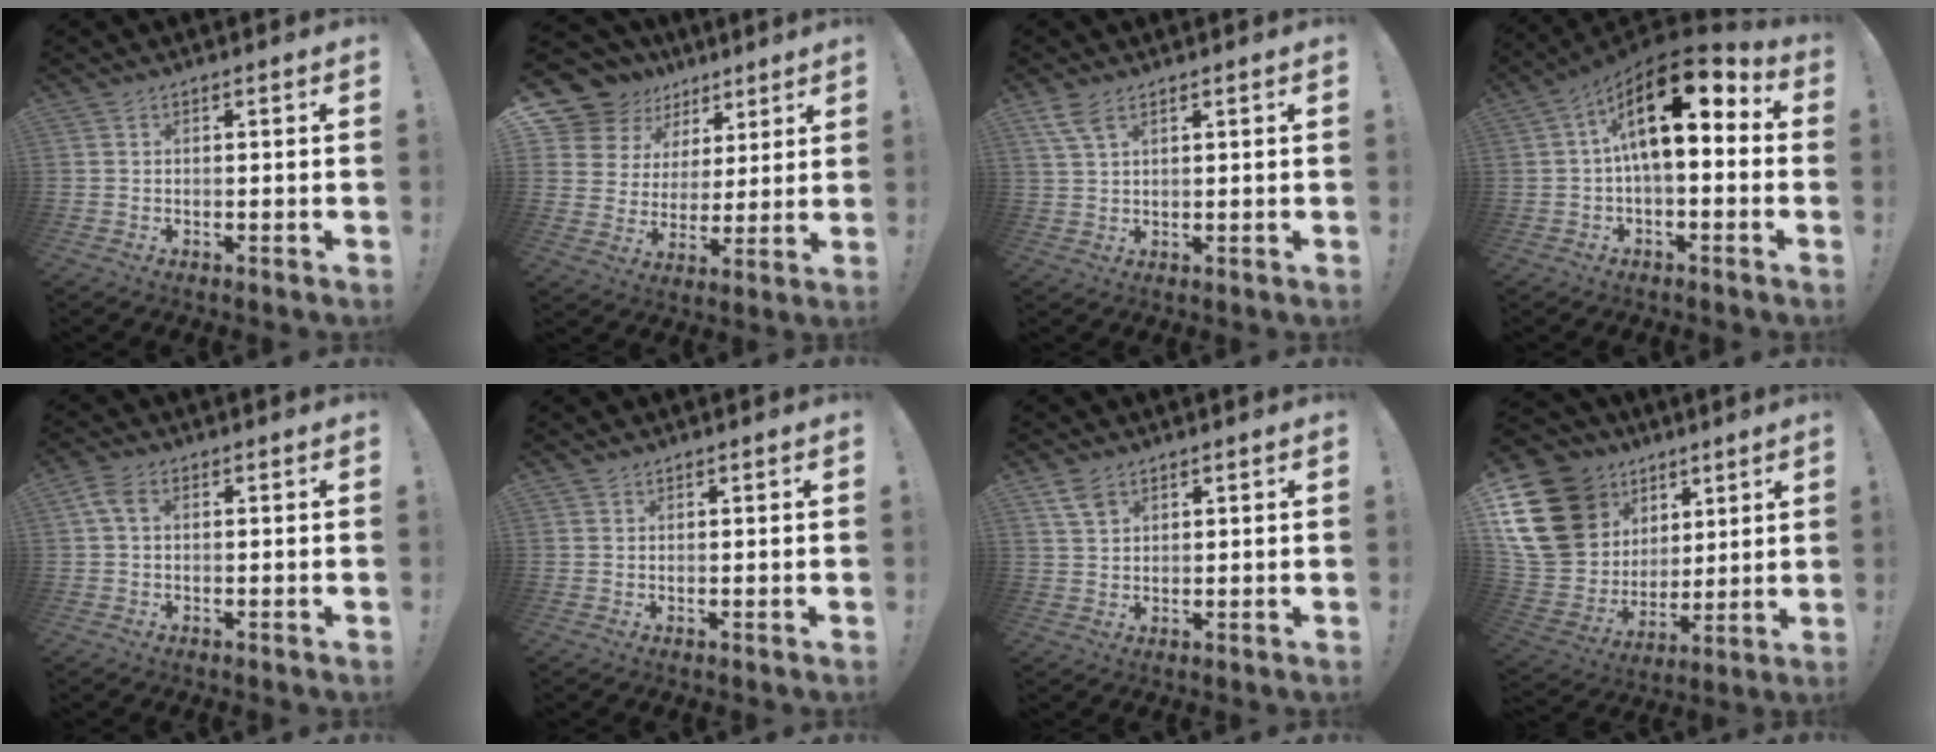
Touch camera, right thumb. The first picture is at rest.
{"total": 13.2, "force": [8.4, 9.5, 3.5], "torque": [-0.071, -0.054, 0.172]}
{"total": 4.8, "force": [2.9, 1.9, 3.3], "torque": [-0.061, -0.009, 0.055]}
{"total": 17.3, "force": [5.2, 7.3, 14.8], "torque": [-0.255, -0.030, 0.087]}
{"total": 3.9, "force": [0.8, 2.4, 2.9], "torque": [-0.066, 0.008, 0.014]}
{"total": 0.9, "force": [0.8, 0.4, 0.0], "torque": [0.003, -0.002, 0.015]}
{"total": 4.5, "force": [2.8, 2.6, 2.3], "torque": [-0.036, -0.011, 0.052]}
{"total": 23.1, "force": [9.4, 17.9, 11.3], "torque": [-0.208, -0.052, 0.218]}